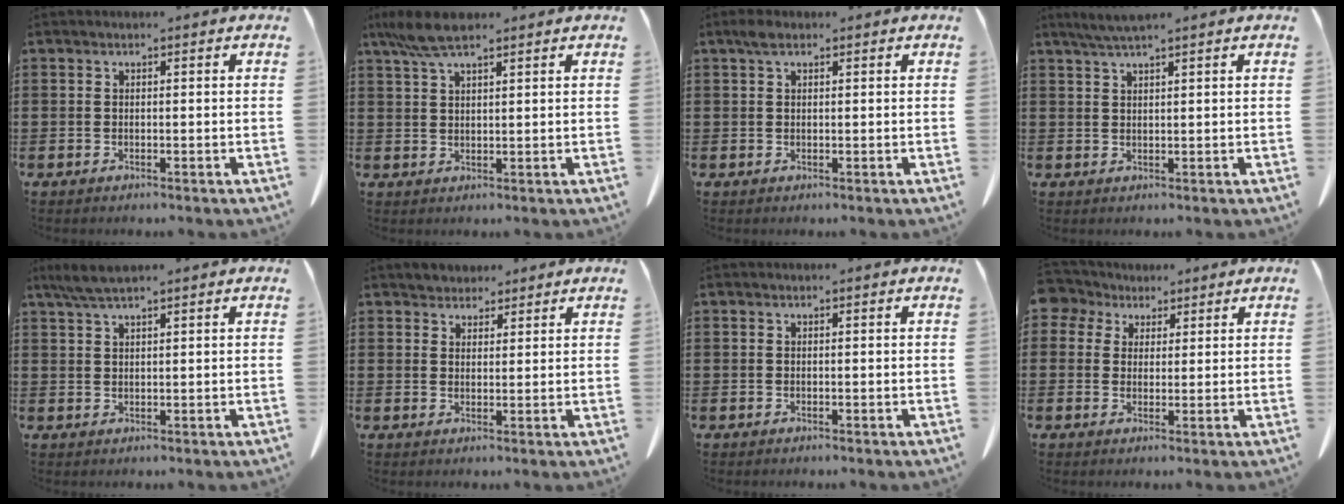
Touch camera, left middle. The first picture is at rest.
{"total": 5.9, "force": [4.1, 1.3, 4.0], "torque": [-0.087, -0.002, 0.076]}
{"total": 1.0, "force": [0.5, 0.5, 0.7], "torque": [-0.016, 0.004, 0.008]}
{"total": 2.5, "force": [2.0, -0.2, 1.5], "torque": [-0.032, -0.002, 0.038]}
{"total": 3.2, "force": [2.3, 0.3, 2.2], "torque": [-0.047, 0.001, 0.045]}
{"total": 2.8, "force": [2.5, 1.1, -0.1], "torque": [0.001, -0.002, 0.048]}
{"total": 0.0}
{"total": 3.9, "force": [2.4, 3.0, 0.8], "torque": [-0.027, 0.005, 0.041]}